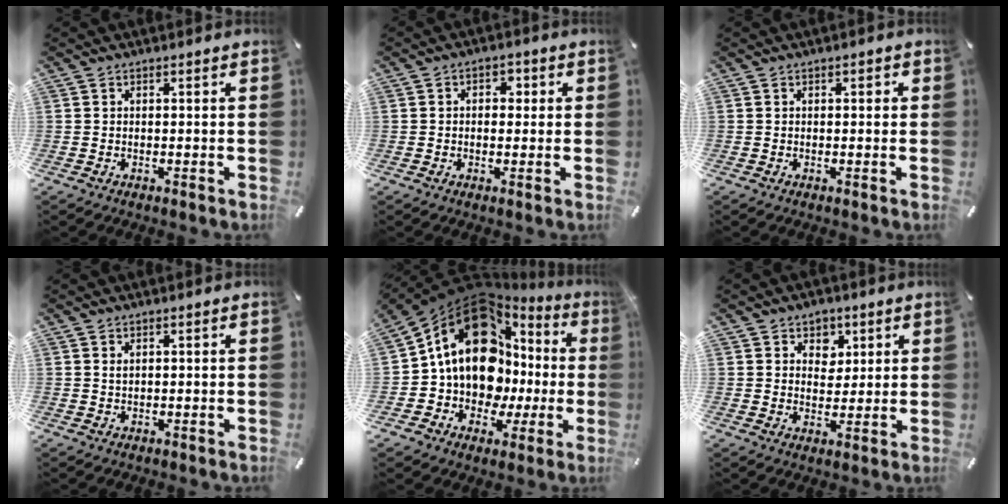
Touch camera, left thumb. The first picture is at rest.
{"total": 3.1, "force": [-0.2, 2.4, 1.9], "torque": [-0.023, 0.006, -0.011]}
{"total": 0.7, "force": [-0.1, 0.5, 0.4], "torque": [-0.007, 0.004, -0.003]}
{"total": 0.9, "force": [0.4, 0.5, 0.6], "torque": [-0.013, 0.001, 0.007]}
{"total": 19.3, "force": [4.5, 14.5, 11.9], "torque": [-0.205, -0.039, 0.083]}
{"total": 5.1, "force": [2.1, 4.5, 1.0], "torque": [-0.005, -0.007, 0.031]}